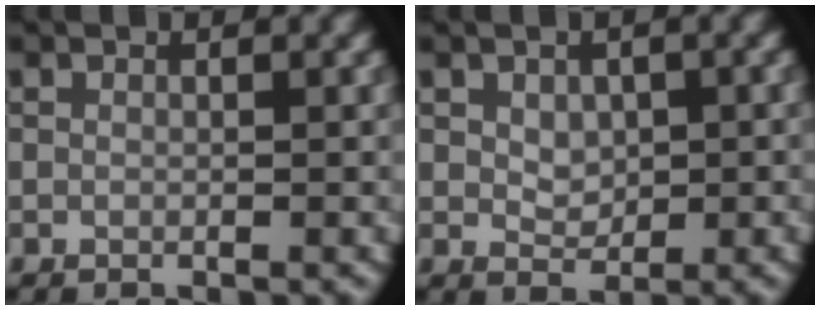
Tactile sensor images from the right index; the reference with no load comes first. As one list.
[{"total": 2.0, "force": [0.3, 1.4, 1.3], "torque": [-0.021, -0.003, 0.010]}]